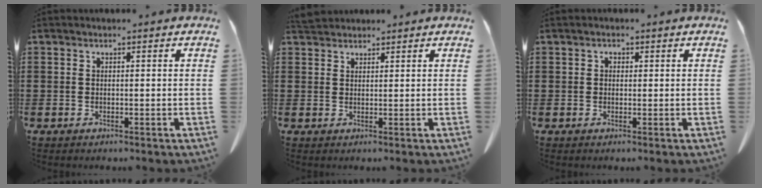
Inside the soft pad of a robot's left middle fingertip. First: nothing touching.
{"total": 2.4, "force": [2.3, 0.6, 0.5], "torque": [-0.017, 0.001, 0.046]}
{"total": 0.9, "force": [0.2, 0.7, 0.5], "torque": [-0.012, 0.004, 0.005]}